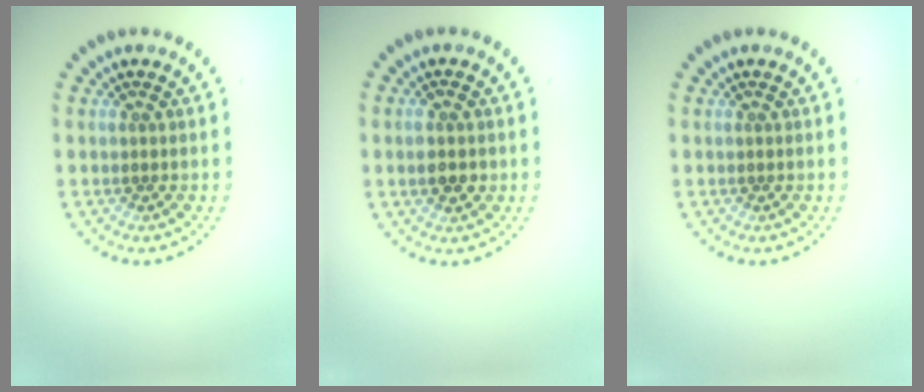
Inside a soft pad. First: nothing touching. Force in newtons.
{"total": 2.7, "press": 2.7, "slide": 0.2}
{"total": 0.0}